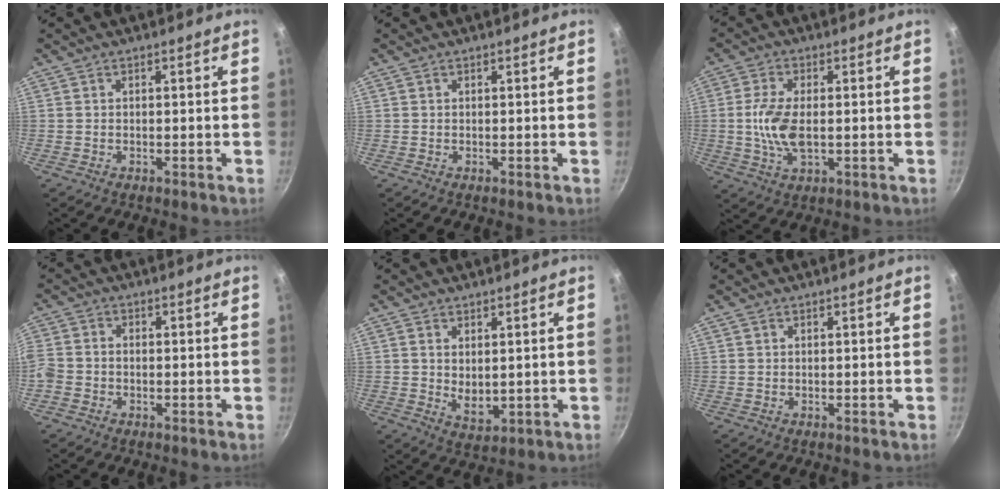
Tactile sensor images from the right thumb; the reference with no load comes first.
{"total": 0.0}
{"total": 10.1, "force": [-0.3, 5.1, 8.7], "torque": [-0.178, -0.002, -0.009]}
{"total": 5.0, "force": [-1.9, 3.8, 2.6], "torque": [-0.063, 0.008, -0.049]}
{"total": 4.6, "force": [1.1, 2.7, 3.5], "torque": [-0.055, -0.016, 0.026]}
{"total": 0.5, "force": [0.3, 0.4, 0.2], "torque": [-0.004, 0.001, 0.005]}